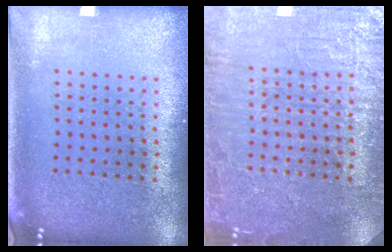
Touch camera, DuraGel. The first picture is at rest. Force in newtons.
{"total": 6.7, "press": 6.6, "slide": 1.1}